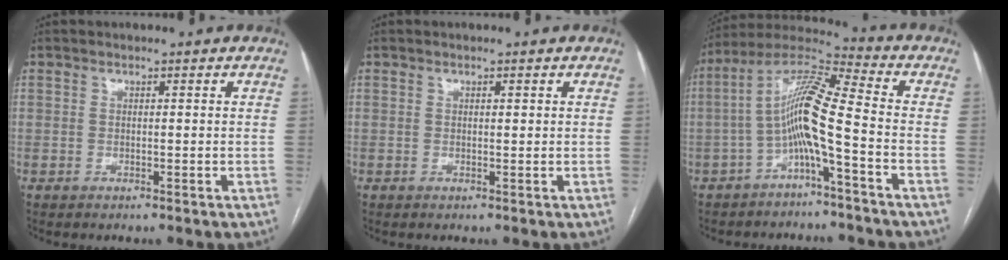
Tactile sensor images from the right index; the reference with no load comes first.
{"total": 0.6, "force": [0.2, 0.2, 0.5], "torque": [-0.011, 0.000, 0.003]}
{"total": 10.2, "force": [-2.9, 0.1, 9.8], "torque": [-0.188, 0.029, -0.061]}